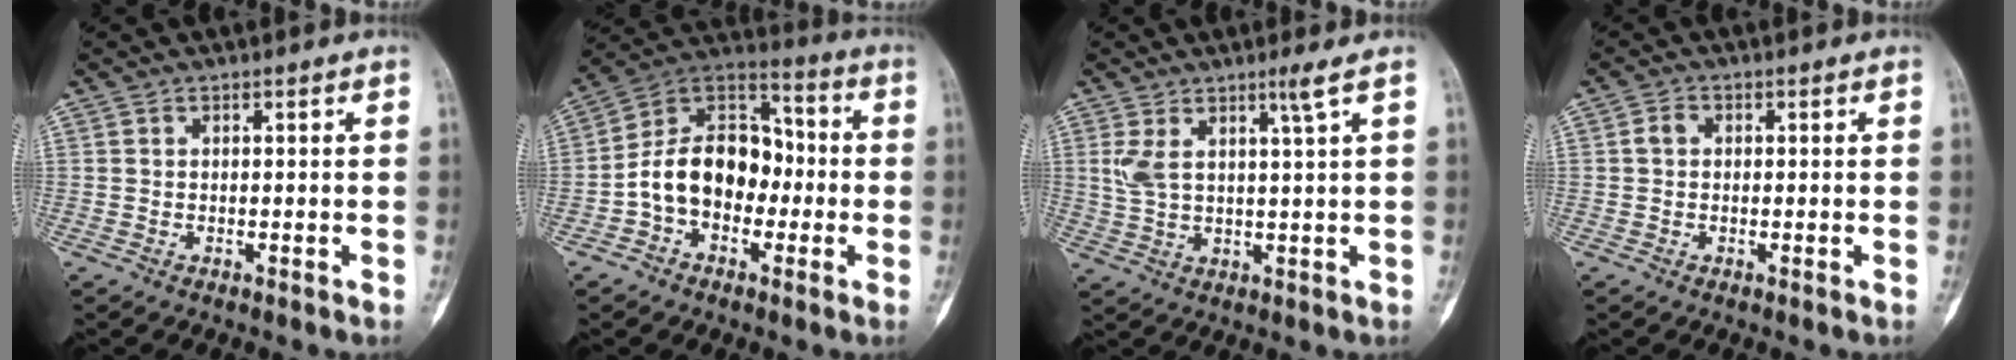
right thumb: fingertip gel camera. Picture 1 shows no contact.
{"total": 15.2, "force": [-2.5, 10.9, 10.4], "torque": [-0.144, 0.050, -0.054]}
{"total": 5.7, "force": [2.7, 0.1, 5.0], "torque": [-0.109, -0.020, 0.063]}
{"total": 1.8, "force": [0.2, 1.5, 1.0], "torque": [-0.016, 0.006, 0.000]}